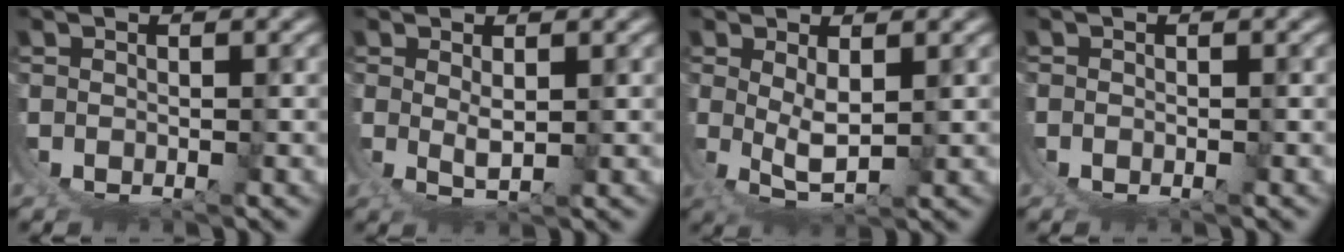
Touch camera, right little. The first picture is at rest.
{"total": 2.5, "force": [1.8, -0.6, 1.7], "torque": [-0.034, -0.008, 0.039]}
{"total": 3.3, "force": [1.4, 0.7, 2.9], "torque": [-0.068, -0.022, 0.044]}
{"total": 0.8, "force": [-0.2, 0.7, 0.3], "torque": [-0.010, -0.001, -0.004]}